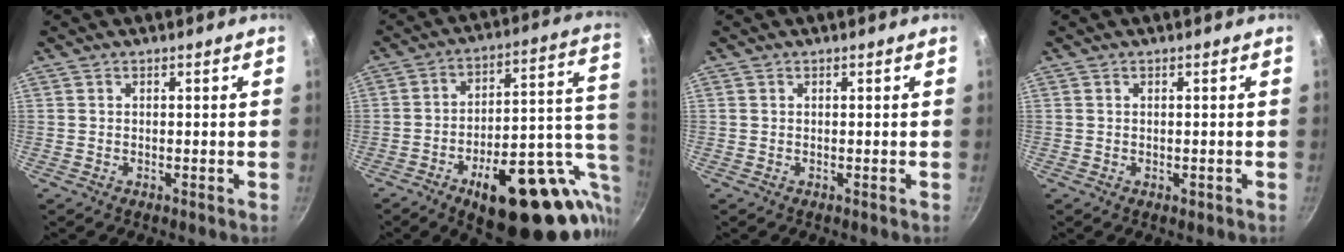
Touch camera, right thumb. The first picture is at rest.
{"total": 27.9, "force": [-9.0, 12.4, 23.3], "torque": [-0.273, 0.034, -0.114]}
{"total": 0.0}
{"total": 0.7, "force": [-0.2, 0.3, 0.6], "torque": [-0.007, 0.001, -0.003]}